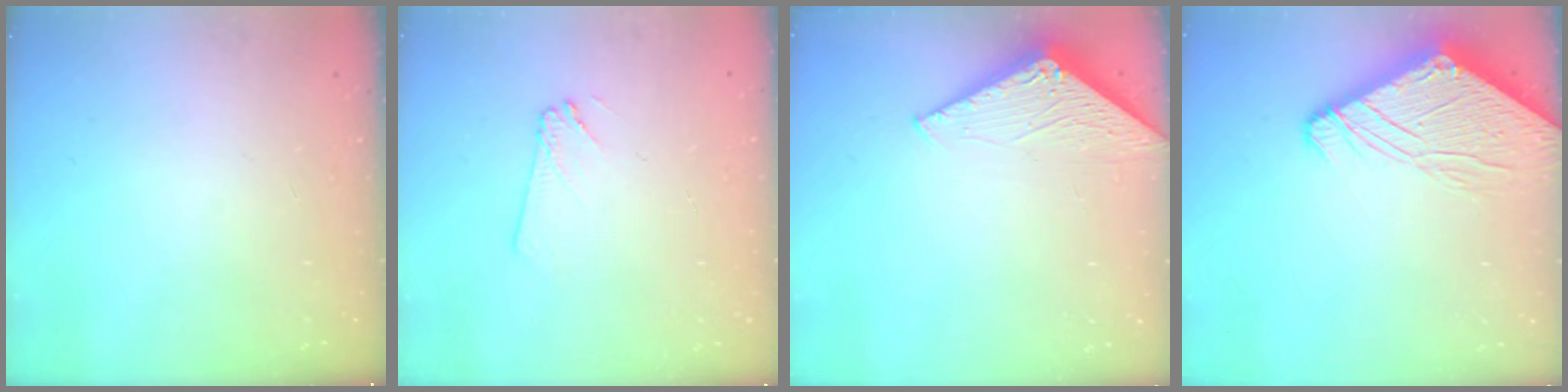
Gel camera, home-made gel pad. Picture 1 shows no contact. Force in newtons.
{"total": 3.0, "press": 3.0, "slide": 0.4}
{"total": 2.9, "press": 2.9, "slide": 0.3}
{"total": 13.4, "press": 13.3, "slide": 1.4}